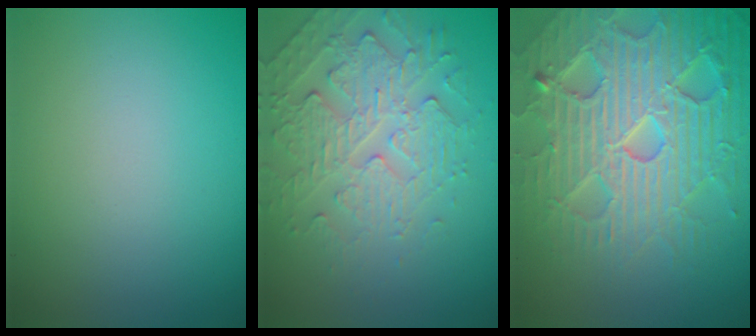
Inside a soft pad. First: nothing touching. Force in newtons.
{"total": 4.8, "press": 3.5, "slide": 3.2}
{"total": 7.2, "press": 7.0, "slide": 1.4}